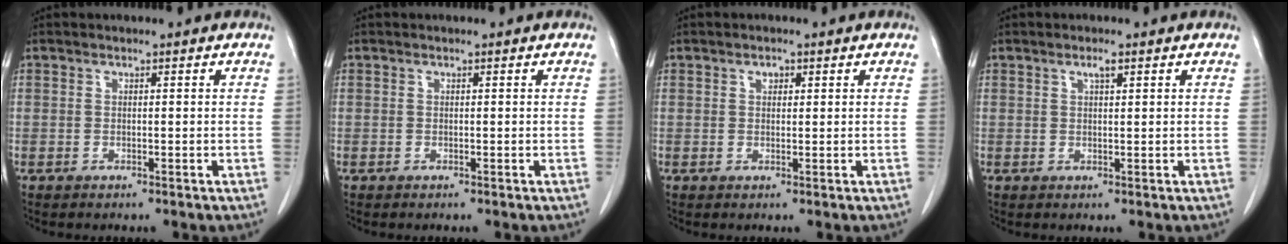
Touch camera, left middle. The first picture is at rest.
{"total": 0.0}
{"total": 1.2, "force": [0.6, 0.7, 0.7], "torque": [-0.012, -0.001, 0.010]}
{"total": 1.4, "force": [0.9, 0.2, 1.1], "torque": [-0.022, -0.001, 0.016]}